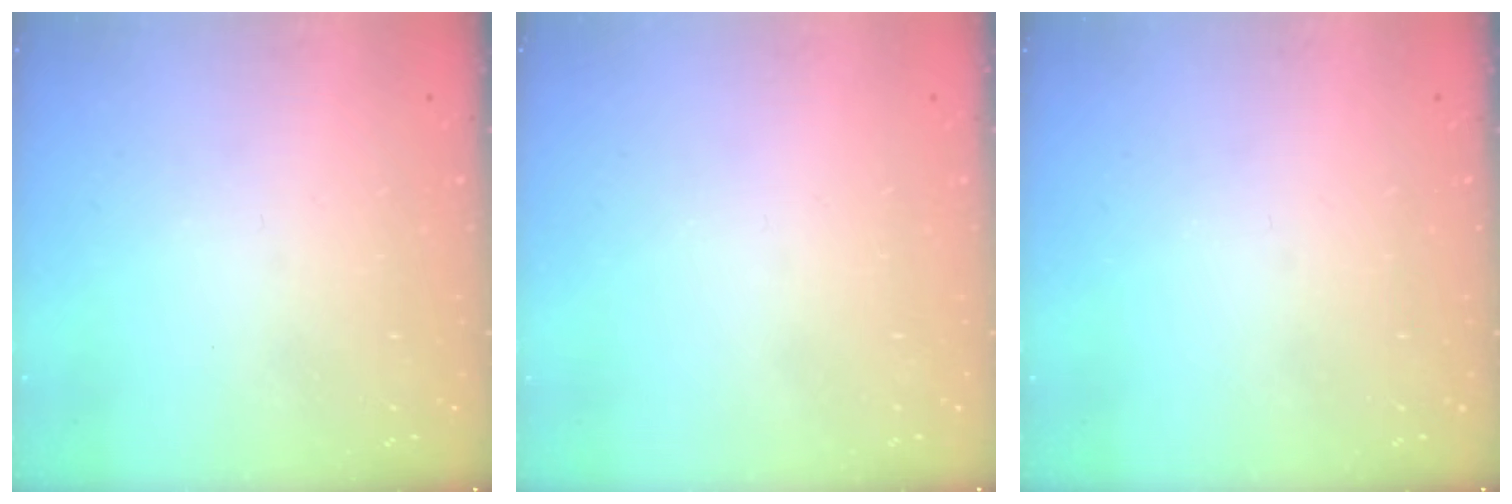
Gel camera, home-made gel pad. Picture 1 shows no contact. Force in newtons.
{"total": 1.6, "press": 1.6, "slide": 0.1}
{"total": 0.0}